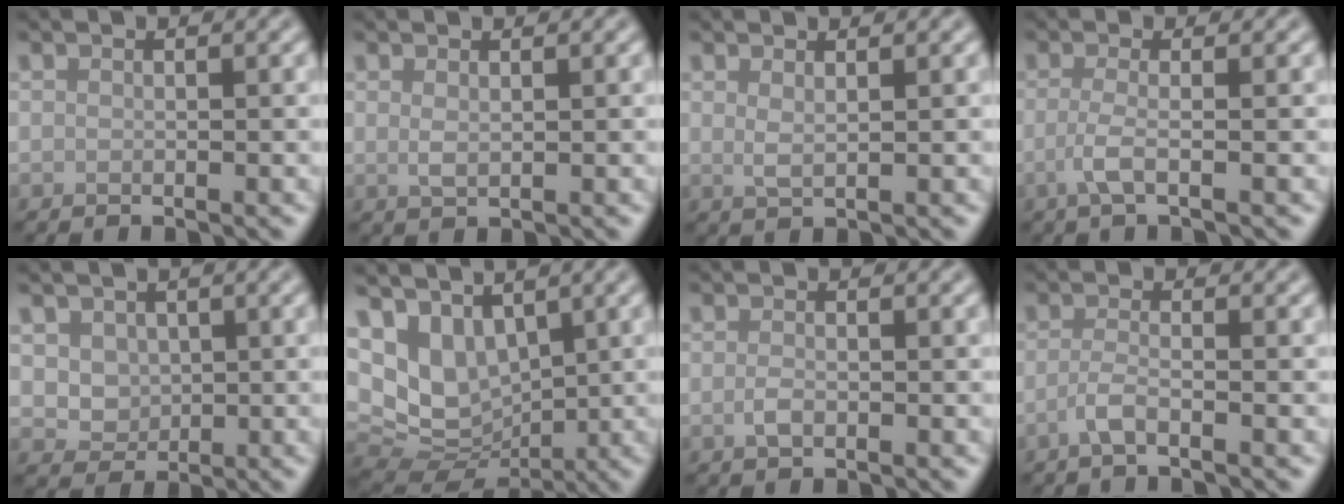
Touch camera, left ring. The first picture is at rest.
{"total": 0.9, "force": [0.2, 0.3, 0.8], "torque": [-0.019, -0.003, 0.006]}
{"total": 1.1, "force": [0.5, 0.4, 0.9], "torque": [-0.018, -0.005, 0.009]}
{"total": 2.4, "force": [-0.8, 0.6, 2.2], "torque": [-0.045, -0.005, -0.025]}
{"total": 2.4, "force": [0.8, 2.0, 1.1], "torque": [-0.025, -0.009, 0.022]}
{"total": 6.5, "force": [2.5, 4.5, 3.9], "torque": [-0.082, -0.015, 0.048]}
{"total": 1.1, "force": [-0.6, 0.4, 0.8], "torque": [-0.022, -0.003, -0.014]}
{"total": 2.0, "force": [-1.2, 0.4, 1.6], "torque": [-0.031, -0.001, -0.034]}